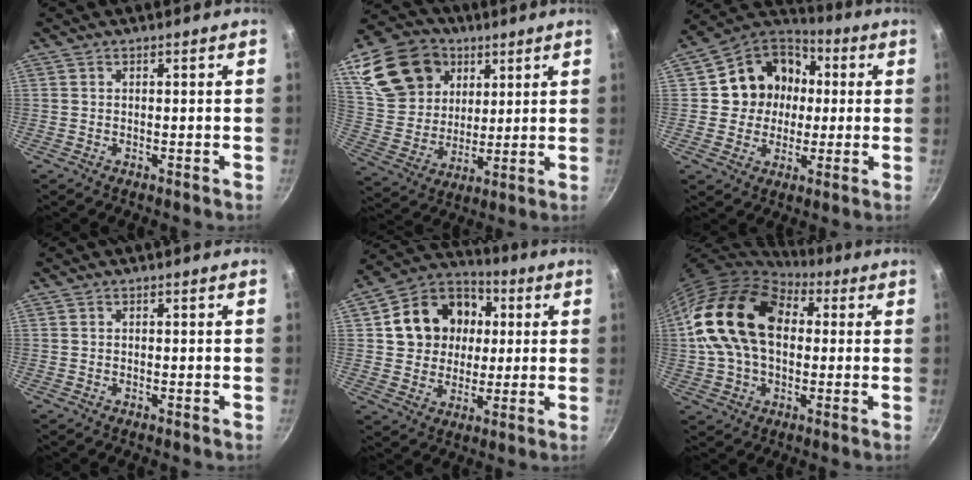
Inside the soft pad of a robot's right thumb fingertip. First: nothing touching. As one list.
[{"total": 19.6, "force": [8.8, 14.8, 9.4], "torque": [-0.163, -0.018, 0.170]}, {"total": 14.9, "force": [1.5, 13.4, 6.5], "torque": [-0.076, 0.029, 0.013]}, {"total": 0.0}, {"total": 16.3, "force": [3.0, 13.8, 8.2], "torque": [-0.115, 0.022, 0.045]}, {"total": 19.8, "force": [2.9, 13.7, 14.0], "torque": [-0.232, 0.028, 0.038]}]